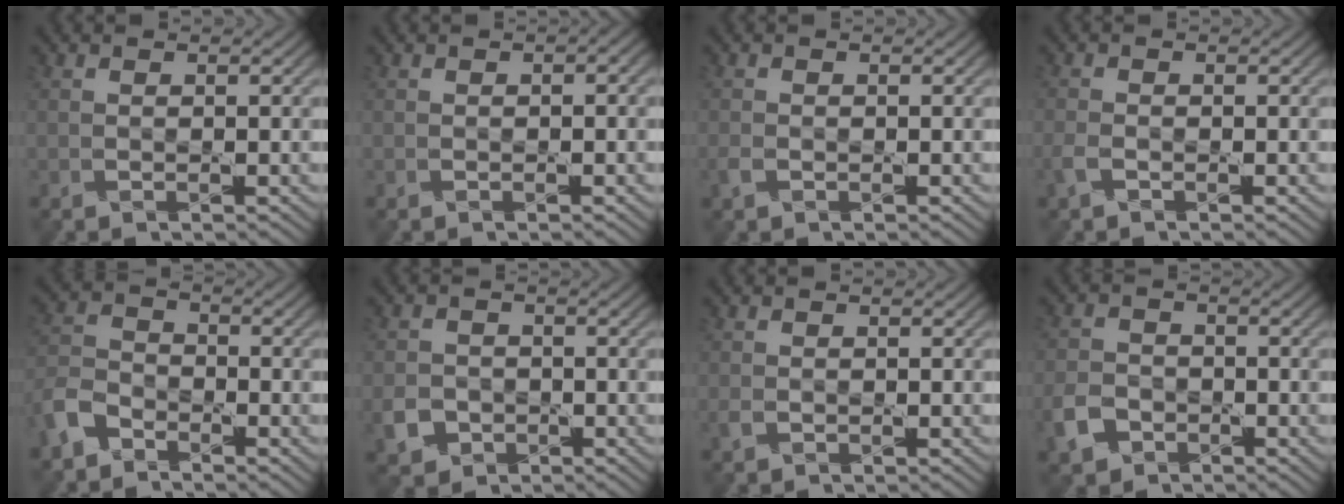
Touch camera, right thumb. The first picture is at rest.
{"total": 1.0, "force": [0.0, 0.6, 0.8], "torque": [-0.017, 0.000, 0.003]}
{"total": 1.6, "force": [-0.7, 1.1, 0.9], "torque": [-0.028, -0.003, -0.018]}
{"total": 2.1, "force": [-1.2, 1.3, 1.3], "torque": [-0.041, -0.002, -0.028]}
{"total": 5.8, "force": [-4.2, 3.2, 2.3], "torque": [-0.066, 0.000, -0.101]}
{"total": 3.9, "force": [-1.7, 3.3, 1.3], "torque": [-0.038, -0.007, -0.036]}
{"total": 1.2, "force": [-0.3, 1.0, 0.7], "torque": [-0.022, -0.004, -0.008]}
{"total": 4.6, "force": [-2.5, 3.4, 1.8], "torque": [-0.053, -0.004, -0.059]}